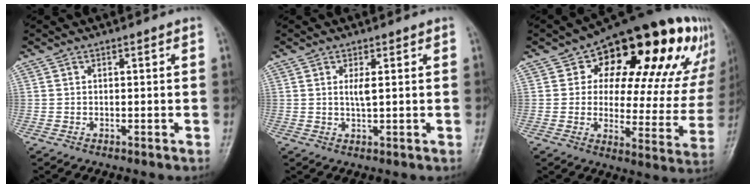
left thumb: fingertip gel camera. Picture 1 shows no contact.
{"total": 2.0, "force": [0.6, 0.5, 1.9], "torque": [-0.039, -0.005, 0.012]}
{"total": 26.7, "force": [13.0, 13.8, 18.8], "torque": [-0.203, -0.006, 0.177]}